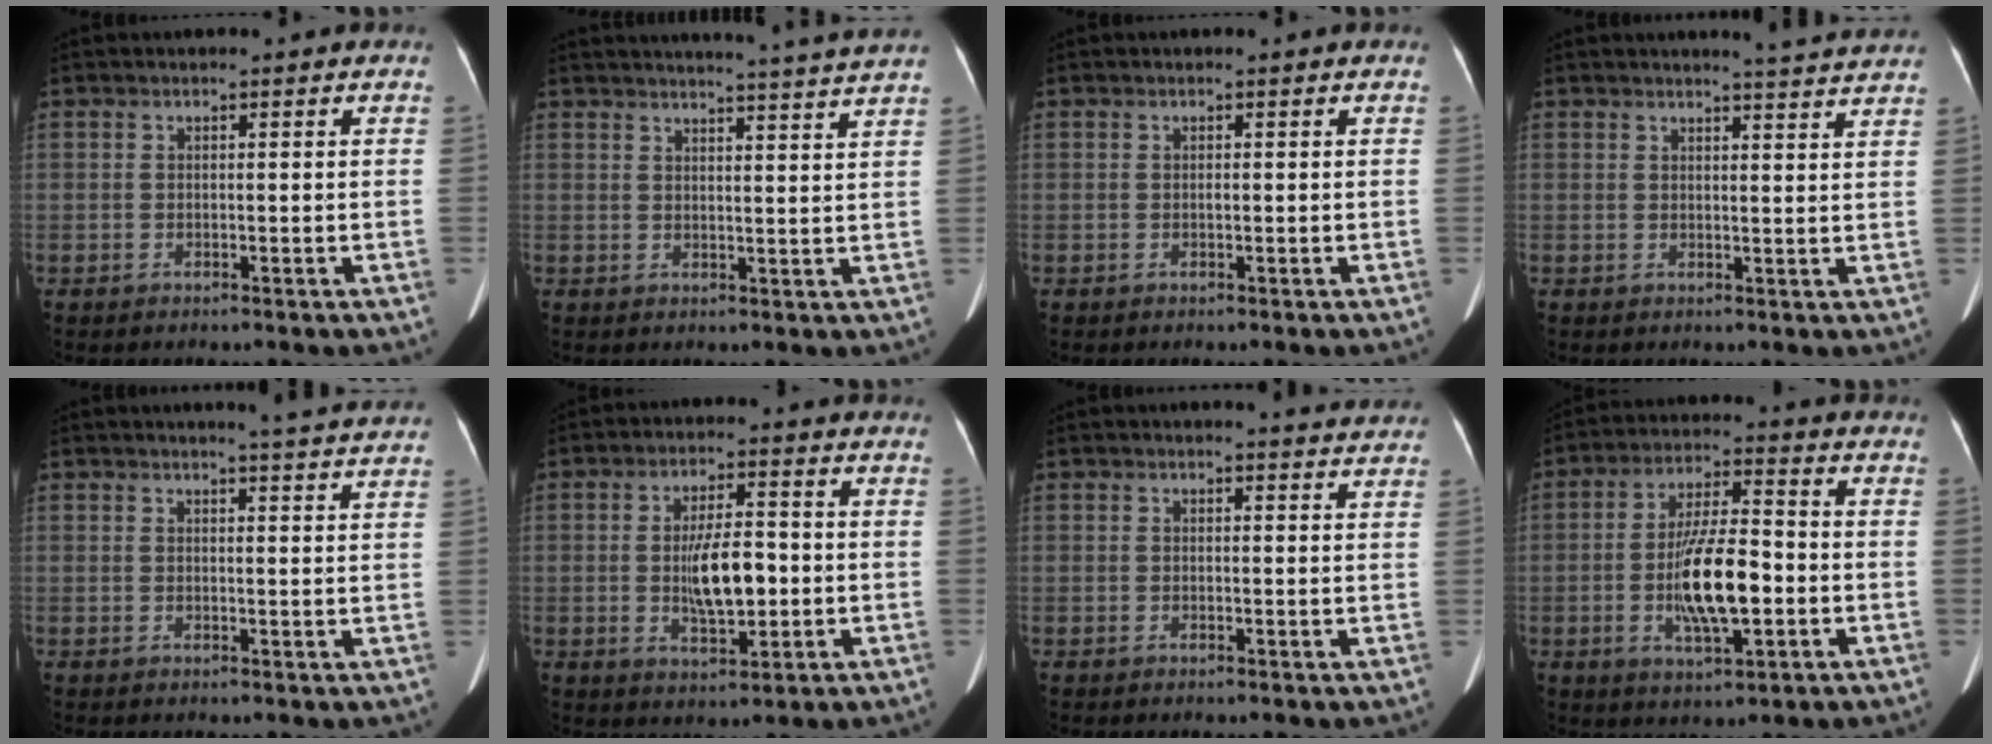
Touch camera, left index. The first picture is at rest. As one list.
[{"total": 13.0, "force": [12.2, -2.0, 4.0], "torque": [-0.056, -0.035, 0.135]}, {"total": 0.0}, {"total": 5.8, "force": [5.6, -0.7, 1.5], "torque": [-0.027, -0.006, 0.051]}, {"total": 6.4, "force": [6.0, -0.7, 2.1], "torque": [-0.033, -0.004, 0.056]}, {"total": 7.9, "force": [-0.6, 2.7, 7.4], "torque": [-0.139, 0.002, -0.008]}, {"total": 4.0, "force": [3.9, 0.0, 0.7], "torque": [-0.014, -0.007, 0.031]}, {"total": 11.5, "force": [-2.2, 3.0, 10.8], "torque": [-0.206, 0.002, -0.035]}]